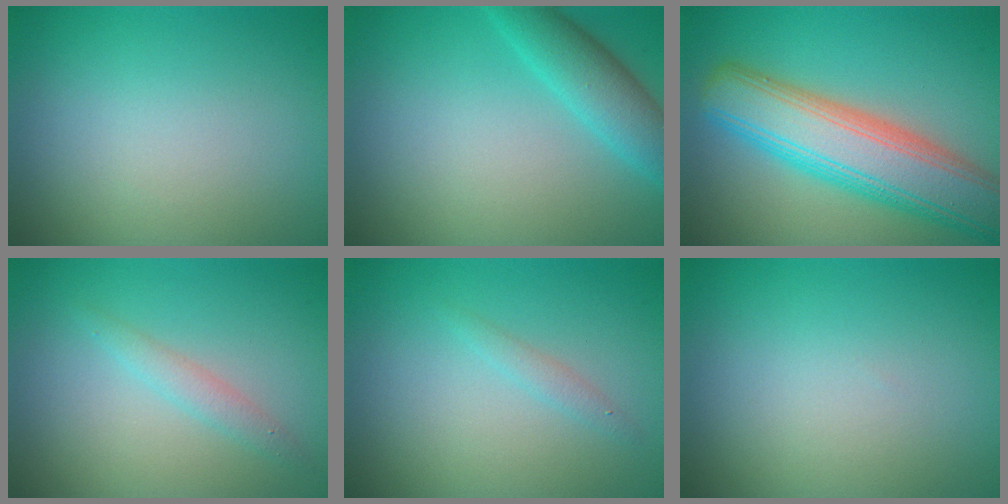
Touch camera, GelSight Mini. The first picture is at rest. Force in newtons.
{"total": 4.0, "press": 4.0, "slide": 0.2}
{"total": 9.0, "press": 9.0, "slide": 0.4}
{"total": 1.4, "press": 1.4, "slide": 0.1}
{"total": 0.9, "press": 0.9, "slide": 0.1}
{"total": 0.0}